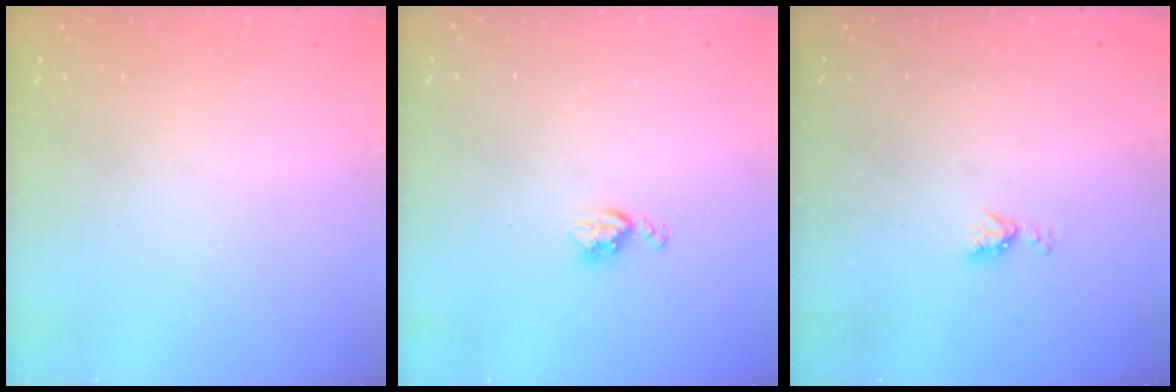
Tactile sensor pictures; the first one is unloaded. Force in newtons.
{"total": 5.1, "press": 5.1, "slide": 0.7}
{"total": 5.6, "press": 5.5, "slide": 0.8}